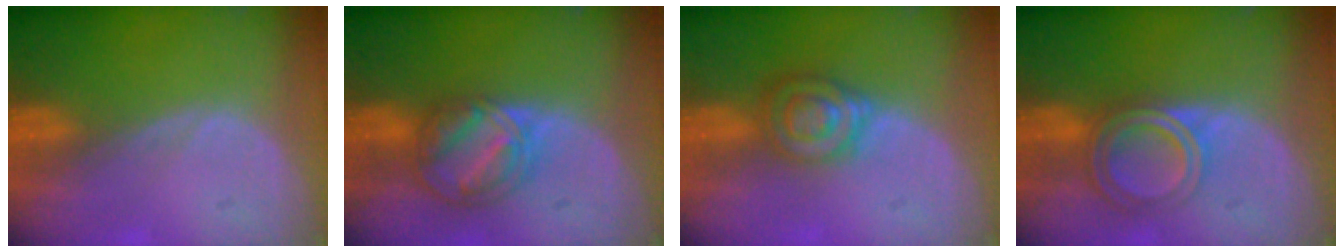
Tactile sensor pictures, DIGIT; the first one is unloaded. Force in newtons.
{"total": 8.1, "press": 7.0, "slide": 4.1}
{"total": 6.5, "press": 5.8, "slide": 2.9}
{"total": 6.4, "press": 5.4, "slide": 3.4}